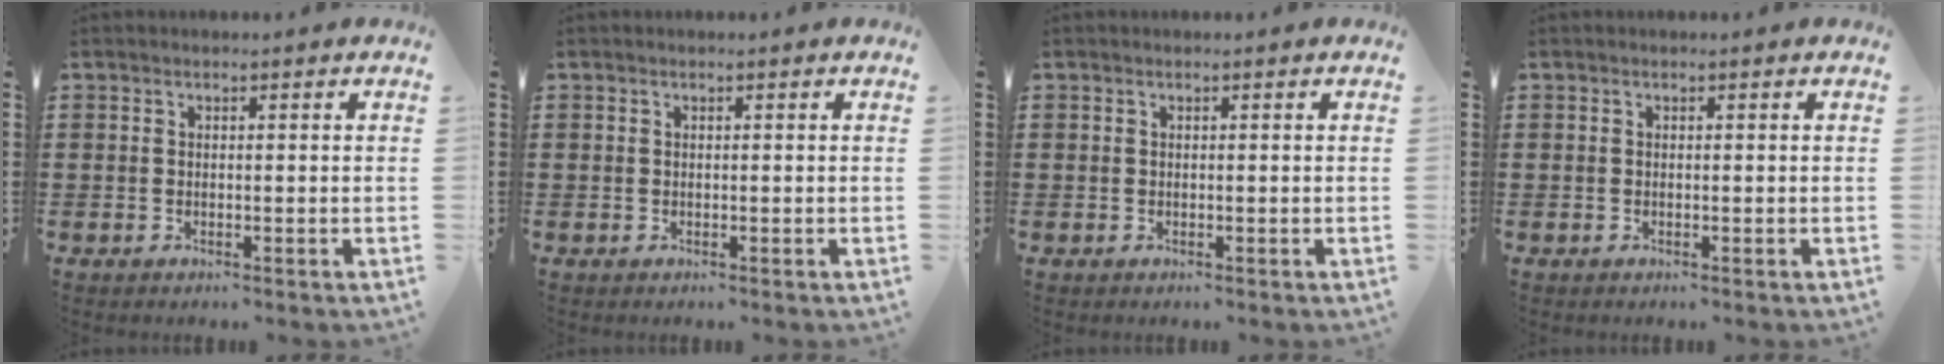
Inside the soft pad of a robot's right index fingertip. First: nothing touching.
{"total": 0.0}
{"total": 0.0}
{"total": 0.0}